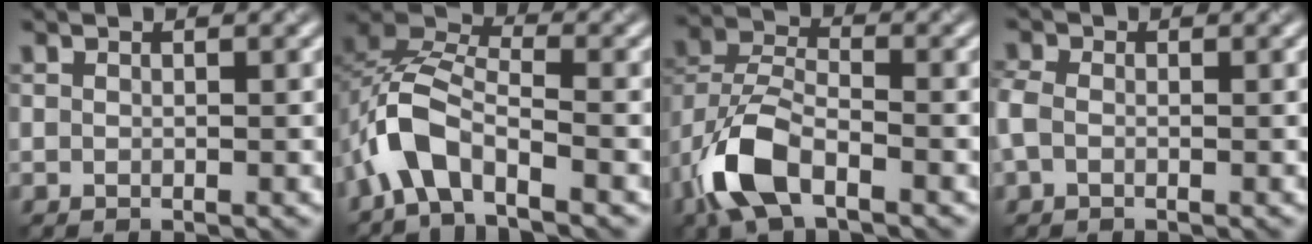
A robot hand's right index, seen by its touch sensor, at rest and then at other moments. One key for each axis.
{"total": 5.8, "fx": -3.2, "fy": 2.8, "fz": 3.9, "tx": -0.074, "ty": 0.011, "tz": -0.069}
{"total": 7.1, "fx": -3.8, "fy": 3.6, "fz": 4.9, "tx": -0.108, "ty": 0.002, "tz": -0.083}
{"total": 1.5, "fx": -0.4, "fy": 1.1, "fz": 0.9, "tx": -0.027, "ty": 0.003, "tz": -0.016}